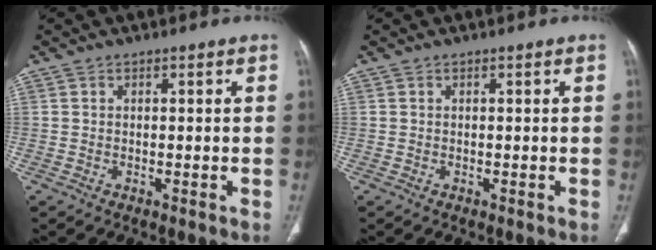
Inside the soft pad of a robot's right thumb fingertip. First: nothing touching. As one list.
[{"total": 0.0}]